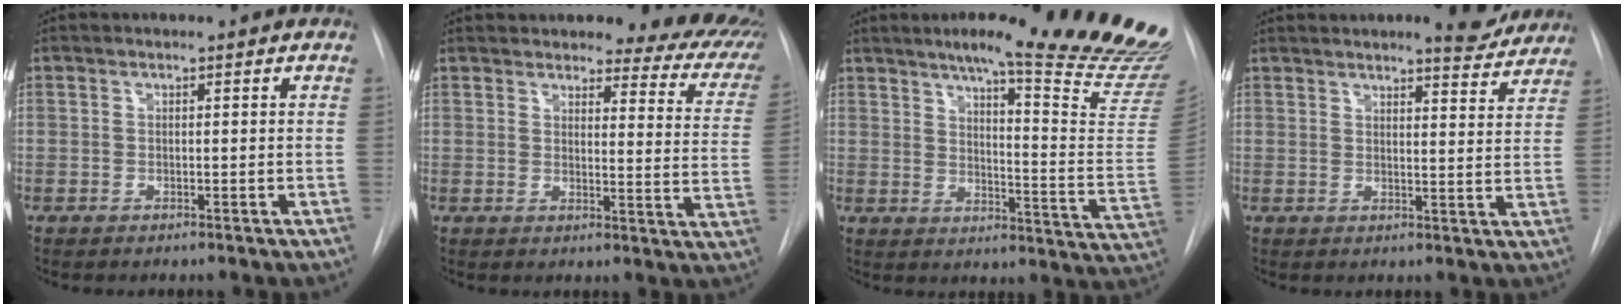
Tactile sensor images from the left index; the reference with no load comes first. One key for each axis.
{"total": 14.9, "fx": 13.1, "fy": 4.1, "fz": 5.6, "tx": -0.027, "ty": -0.047, "tz": 0.122}
{"total": 25.1, "fx": 20.7, "fy": 0.8, "fz": 14.2, "tx": -0.168, "ty": -0.097, "tz": 0.251}
{"total": 8.2, "fx": 7.4, "fy": 1.4, "fz": 3.2, "tx": -0.034, "ty": -0.008, "tz": 0.081}